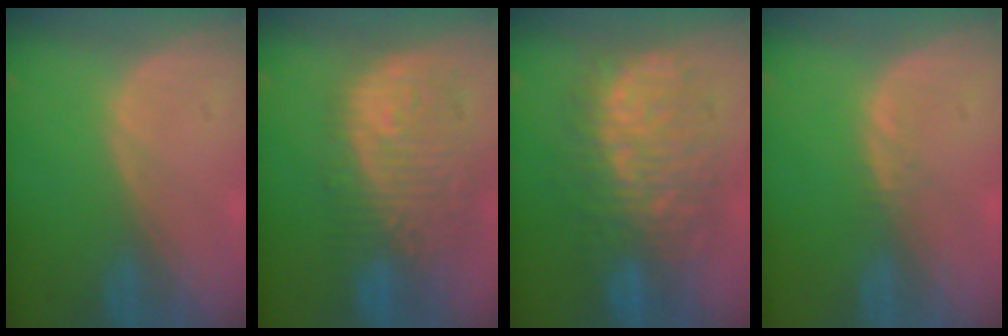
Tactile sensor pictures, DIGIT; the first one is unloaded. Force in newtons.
{"total": 12.0, "press": 10.7, "slide": 5.5}
{"total": 12.3, "press": 12.2, "slide": 1.5}
{"total": 0.7, "press": 0.7, "slide": 0.1}